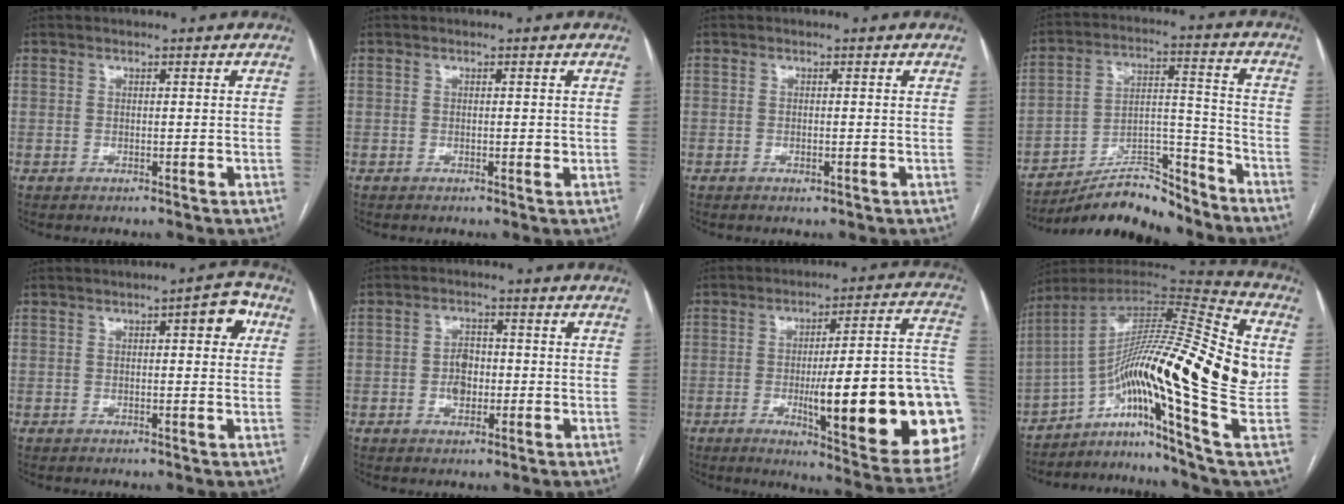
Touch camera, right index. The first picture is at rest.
{"total": 0.6, "force": [-0.1, 0.2, 0.5], "torque": [-0.009, -0.001, -0.002]}
{"total": 0.7, "force": [-0.4, 0.2, 0.6], "torque": [-0.009, -0.001, -0.005]}
{"total": 13.0, "force": [-12.1, 2.7, 3.8], "torque": [-0.059, 0.042, -0.207]}
{"total": 4.4, "force": [1.3, 1.2, 4.0], "torque": [-0.047, 0.012, 0.010]}
{"total": 3.6, "force": [-0.7, 2.5, 2.5], "torque": [-0.043, 0.005, -0.011]}
{"total": 28.1, "force": [-6.1, 2.7, 27.3], "torque": [-0.270, -0.007, -0.083]}
{"total": 25.1, "force": [-2.7, 1.2, 24.9], "torque": [-0.386, 0.020, -0.060]}